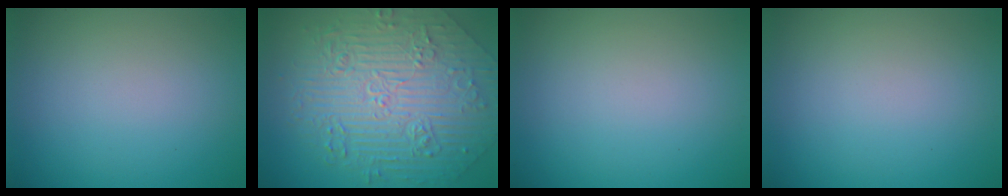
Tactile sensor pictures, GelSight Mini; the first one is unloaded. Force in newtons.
{"total": 8.4, "press": 6.7, "slide": 5.1}
{"total": 0.0}
{"total": 0.0}